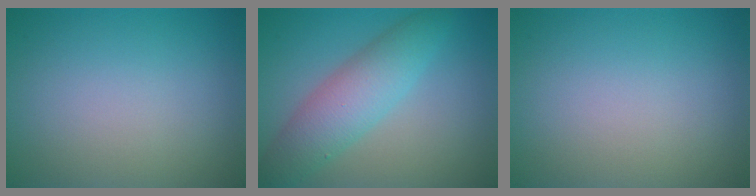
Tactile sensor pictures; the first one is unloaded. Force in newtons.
{"total": 5.2, "press": 5.2, "slide": 0.2}
{"total": 0.0}